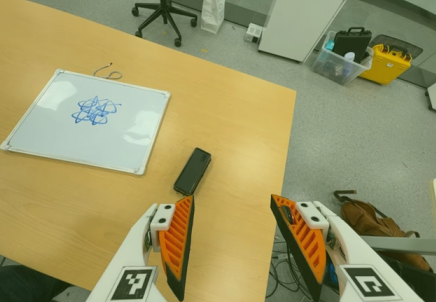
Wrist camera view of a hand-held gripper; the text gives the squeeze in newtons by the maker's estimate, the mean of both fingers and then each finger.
{"total": 0.0}